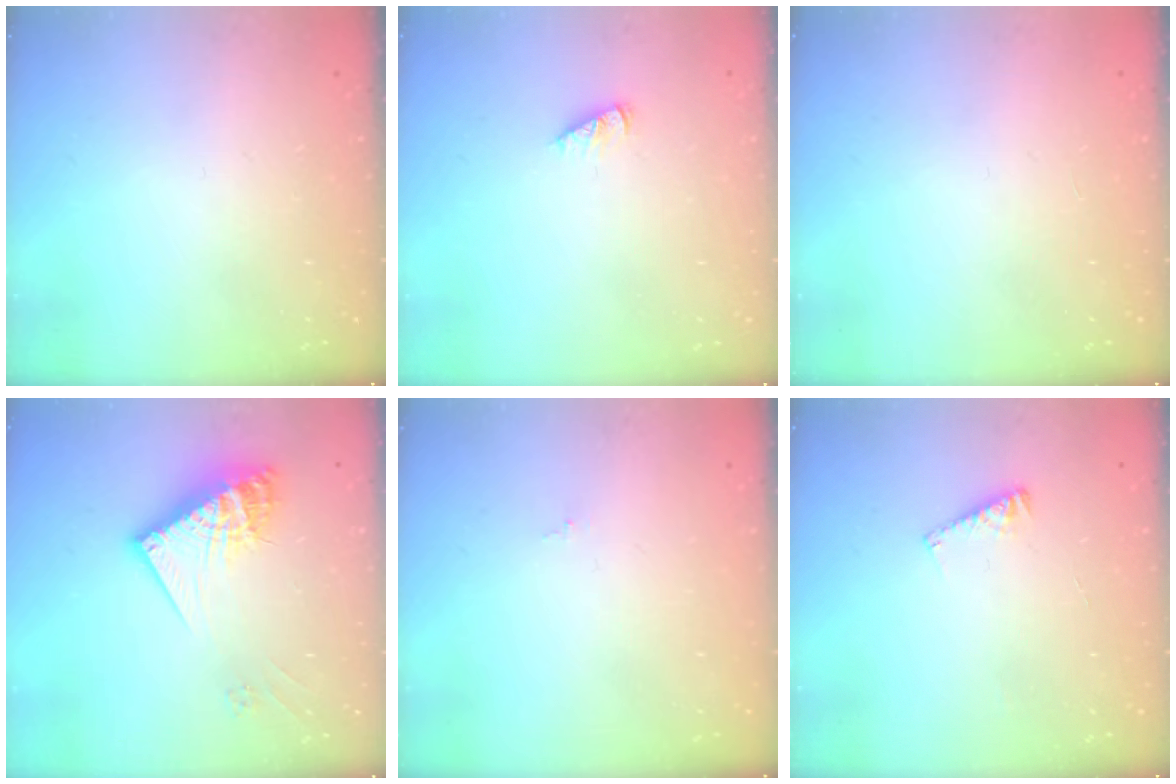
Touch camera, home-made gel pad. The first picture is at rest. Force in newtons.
{"total": 2.0, "press": 2.0, "slide": 0.3}
{"total": 0.0}
{"total": 15.1, "press": 15.1, "slide": 1.2}
{"total": 0.0}
{"total": 4.5, "press": 4.5, "slide": 0.5}